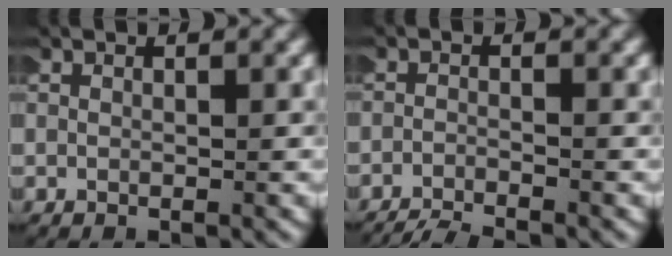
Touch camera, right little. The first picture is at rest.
{"total": 6.6, "force": [-6.4, 1.5, 0.8], "torque": [-0.017, -0.022, -0.096]}